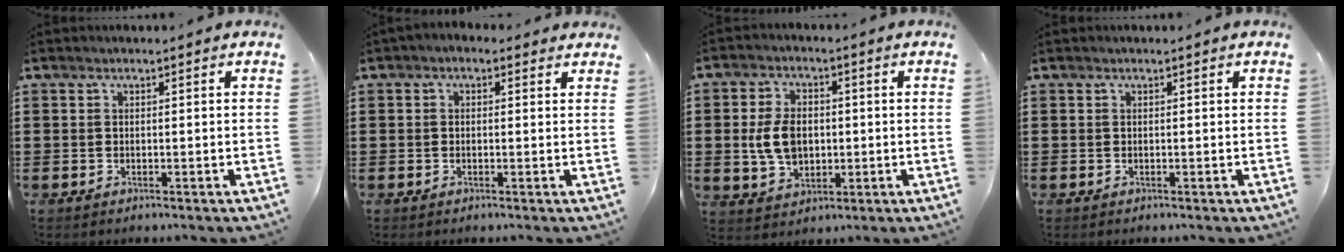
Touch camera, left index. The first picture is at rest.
{"total": 1.0, "force": [0.0, 0.8, 0.6], "torque": [-0.015, 0.006, -0.002]}
{"total": 7.0, "force": [0.0, 4.7, 5.1], "torque": [-0.116, 0.005, -0.008]}
{"total": 0.0}